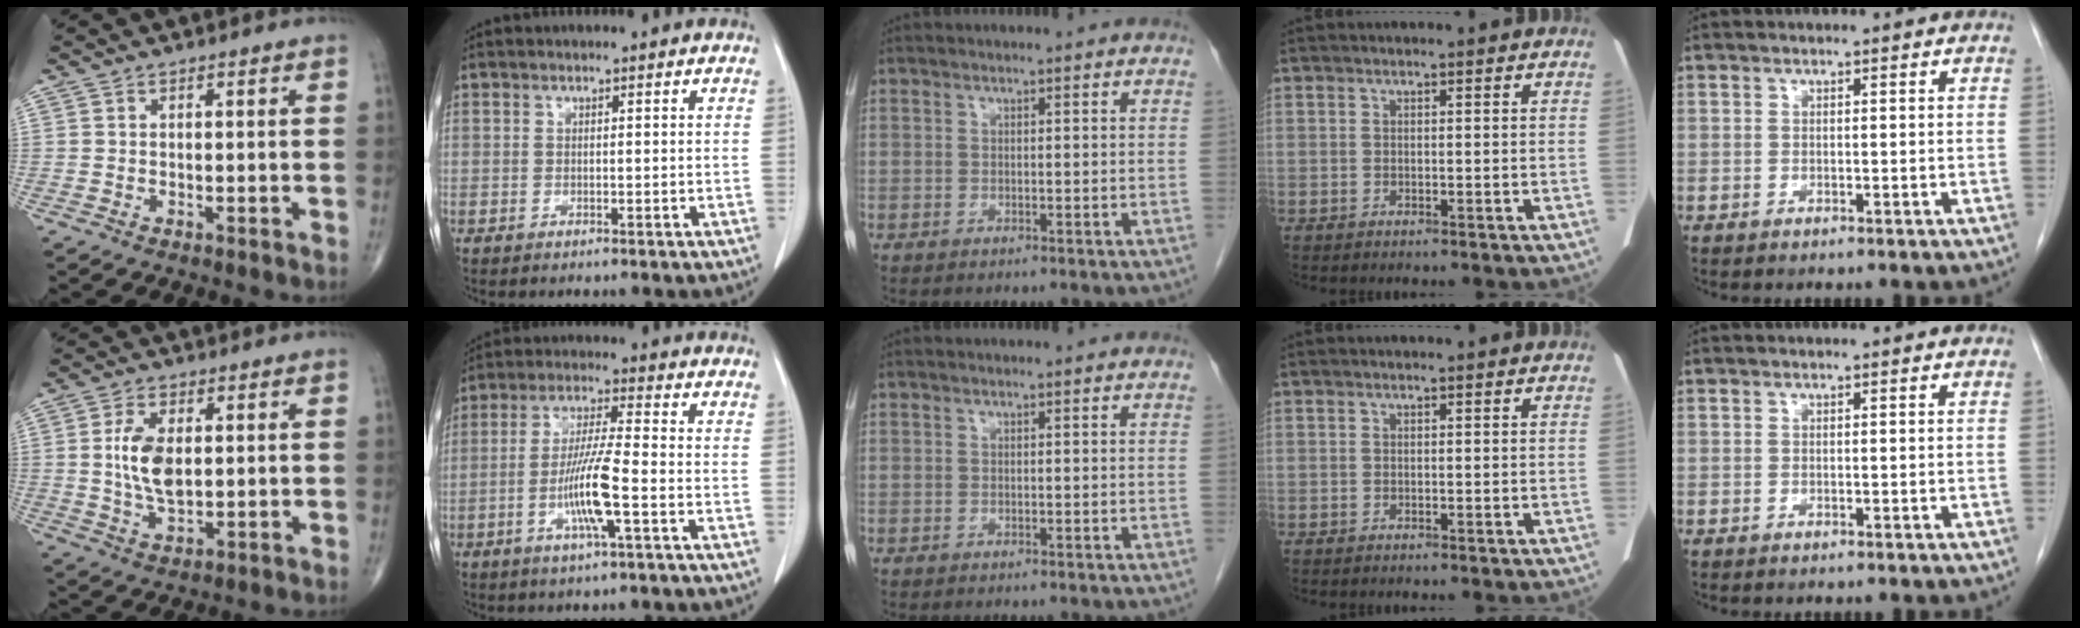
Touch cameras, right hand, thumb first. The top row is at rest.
{"thumb": {"total": 8.4, "force": [1.0, 4.5, 7.0], "torque": [-0.134, -0.007, 0.022]}, "index": {"total": 8.9, "force": [-2.8, 0.0, 8.5], "torque": [-0.166, -0.006, -0.055]}}